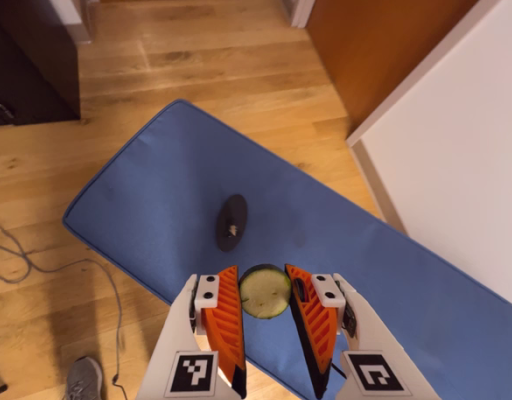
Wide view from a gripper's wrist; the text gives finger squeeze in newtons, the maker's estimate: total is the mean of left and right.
{"total": 8.2, "left": 8.5, "right": 7.9}